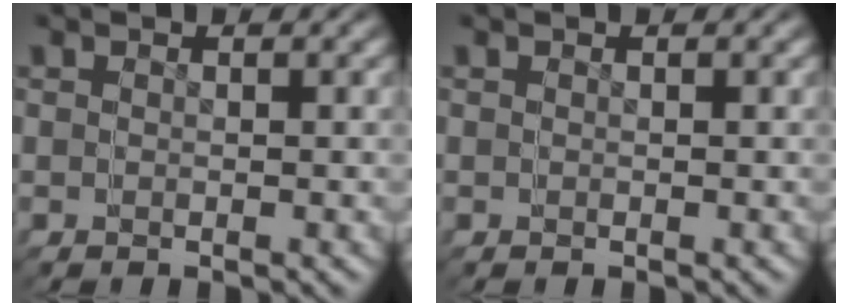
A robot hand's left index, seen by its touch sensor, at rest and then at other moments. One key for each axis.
{"total": 0.0}